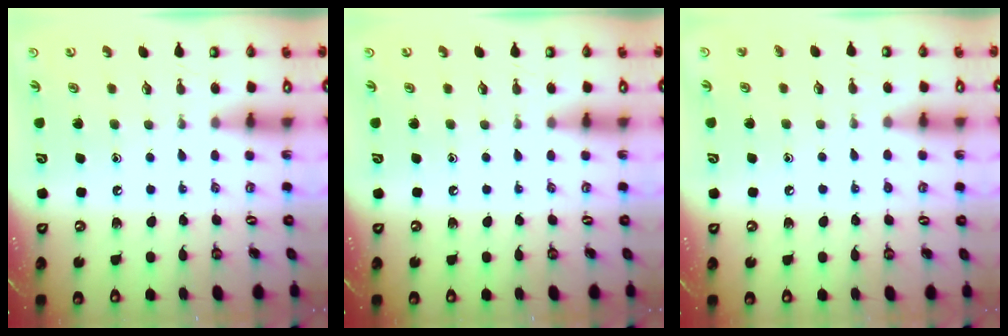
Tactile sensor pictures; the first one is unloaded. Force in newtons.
{"total": 0.0}
{"total": 3.4, "press": 3.4, "slide": 0.3}